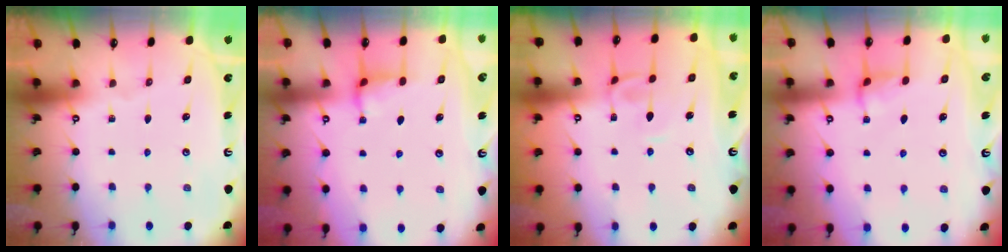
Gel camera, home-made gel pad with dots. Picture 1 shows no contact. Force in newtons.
{"total": 2.4, "press": 2.4, "slide": 0.4}
{"total": 2.7, "press": 2.7, "slide": 0.5}
{"total": 2.2, "press": 2.1, "slide": 0.6}